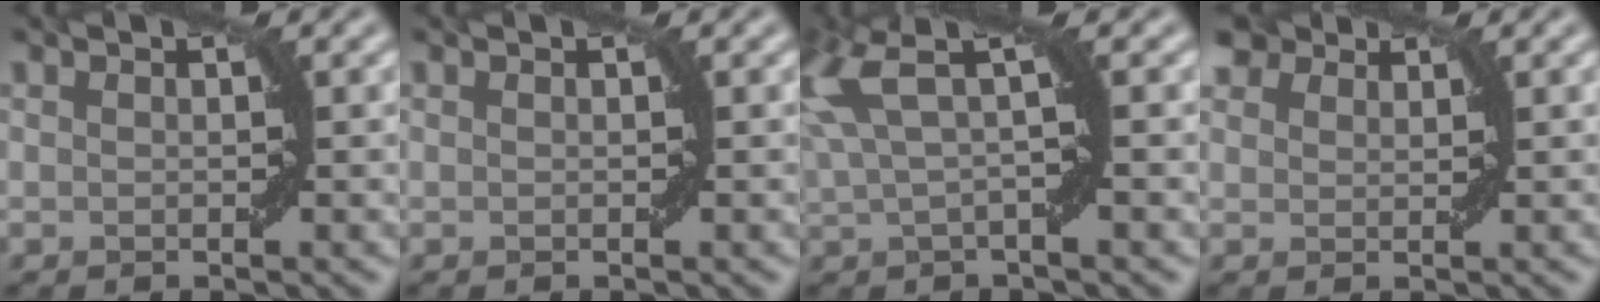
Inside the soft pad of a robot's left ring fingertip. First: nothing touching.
{"total": 0.0}
{"total": 5.8, "force": [2.1, 1.4, 5.2], "torque": [-0.113, 0.019, 0.037]}
{"total": 3.5, "force": [2.8, 1.7, 1.2], "torque": [-0.029, 0.005, 0.046]}